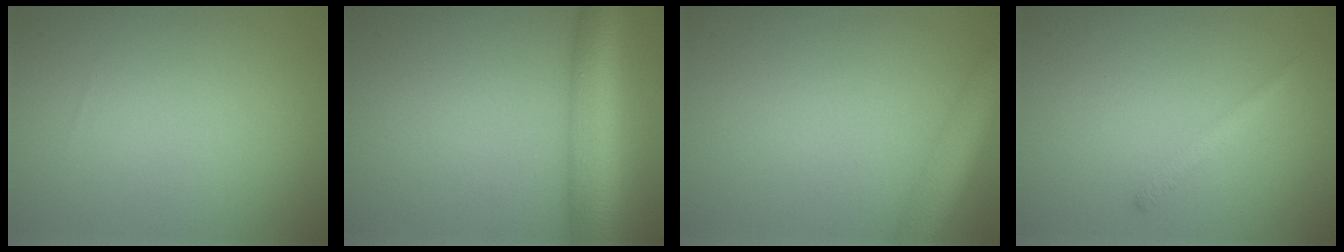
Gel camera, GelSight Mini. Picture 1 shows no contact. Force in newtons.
{"total": 7.9, "press": 7.9, "slide": 0.2}
{"total": 5.1, "press": 5.1, "slide": 0.2}
{"total": 1.2, "press": 1.2, "slide": 0.1}